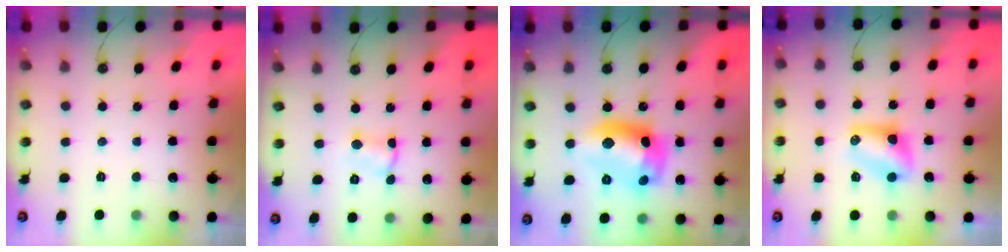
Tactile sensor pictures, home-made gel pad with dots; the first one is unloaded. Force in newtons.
{"total": 1.9, "press": 1.9, "slide": 0.4}
{"total": 15.7, "press": 15.7, "slide": 1.1}
{"total": 7.1, "press": 7.0, "slide": 1.0}